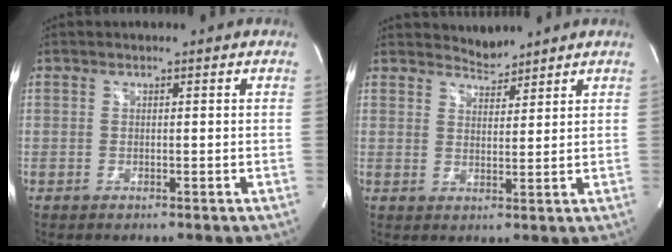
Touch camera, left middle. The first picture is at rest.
{"total": 3.1, "force": [3.1, 0.5, -0.3], "torque": [0.004, 0.001, 0.055]}